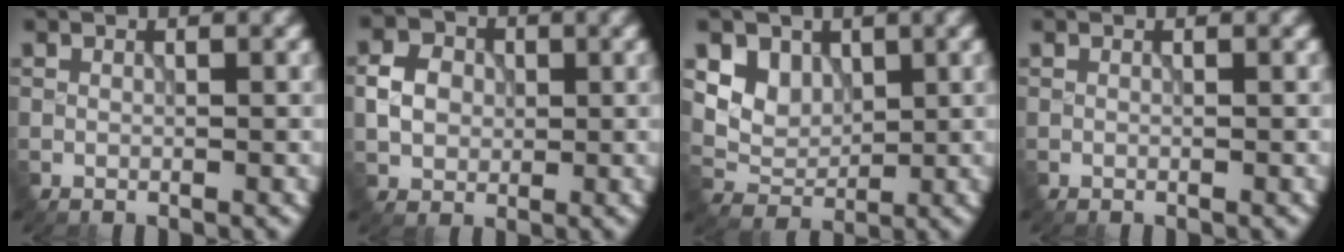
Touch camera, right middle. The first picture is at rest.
{"total": 3.1, "force": [0.1, 2.7, 1.5], "torque": [-0.023, 0.002, 0.000]}
{"total": 4.0, "force": [1.8, 3.1, 1.7], "torque": [-0.036, -0.011, 0.040]}
{"total": 0.0}